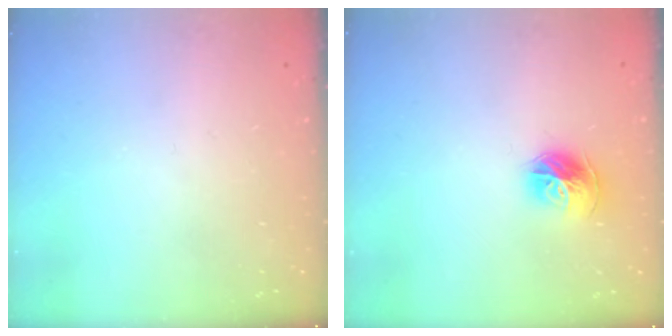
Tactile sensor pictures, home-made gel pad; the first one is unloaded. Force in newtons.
{"total": 10.6, "press": 10.5, "slide": 1.2}